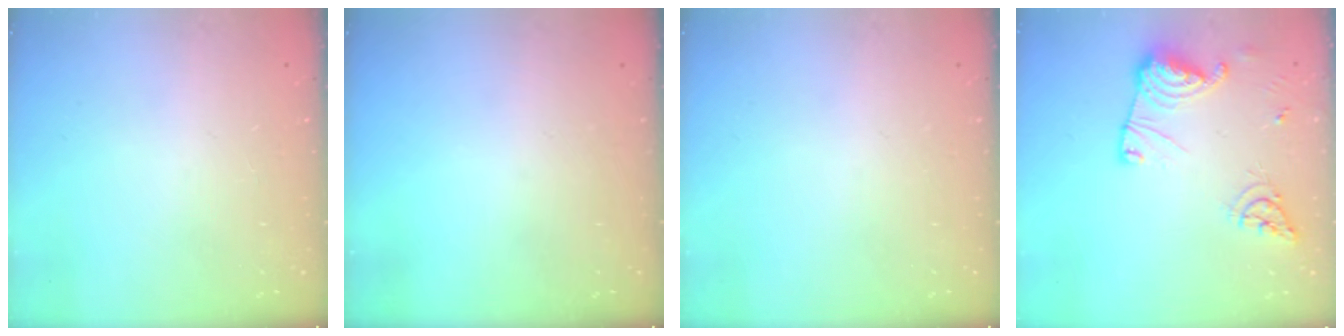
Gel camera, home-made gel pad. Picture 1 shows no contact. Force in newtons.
{"total": 0.0}
{"total": 0.0}
{"total": 15.0, "press": 14.9, "slide": 1.5}